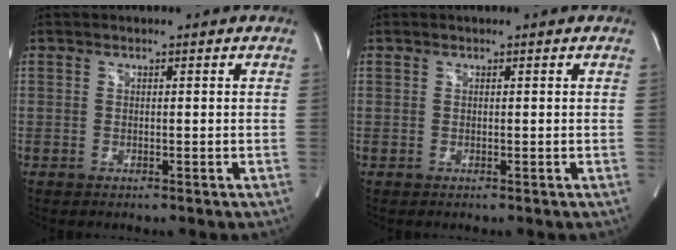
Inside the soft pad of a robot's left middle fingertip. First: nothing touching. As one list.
[{"total": 0.0}]